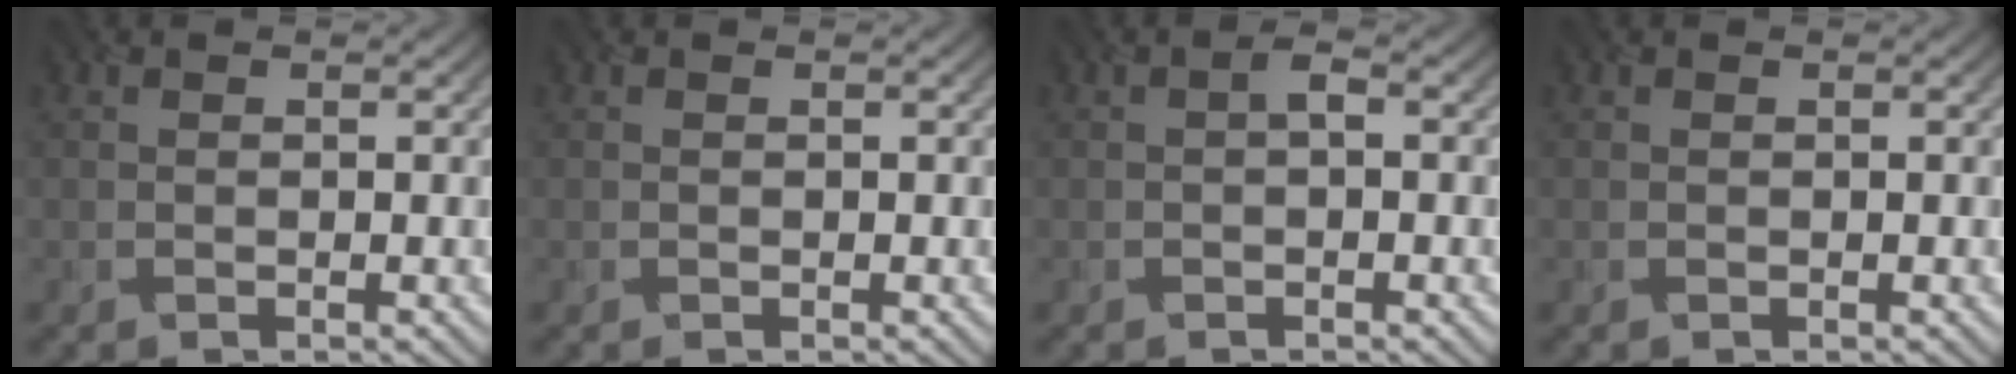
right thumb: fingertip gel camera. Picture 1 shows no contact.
{"total": 0.0}
{"total": 1.0, "force": [-0.3, 0.5, 0.8], "torque": [-0.018, -0.001, -0.007]}
{"total": 0.0}